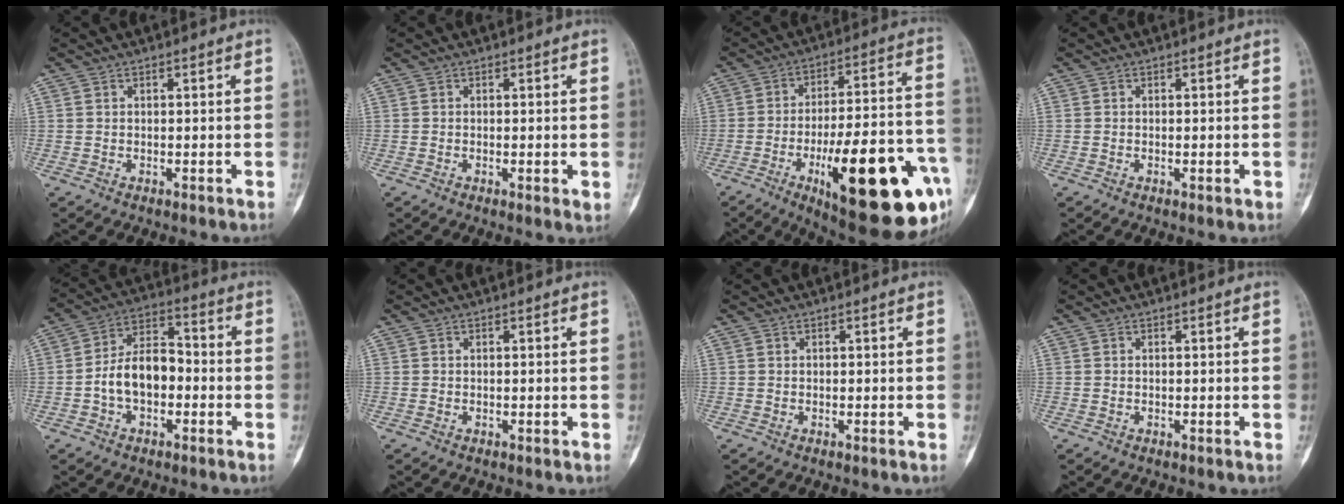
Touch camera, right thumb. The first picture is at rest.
{"total": 2.0, "force": [-0.2, 0.5, 1.9], "torque": [-0.028, -0.006, -0.003]}
{"total": 28.2, "force": [-10.5, 8.4, 24.8], "torque": [-0.312, 0.034, -0.140]}
{"total": 1.2, "force": [-0.2, 0.4, 1.1], "torque": [-0.012, -0.002, -0.002]}
{"total": 10.7, "force": [-2.1, 6.7, 8.1], "torque": [-0.127, 0.041, -0.047]}
{"total": 0.0}
{"total": 0.0}
{"total": 0.0}